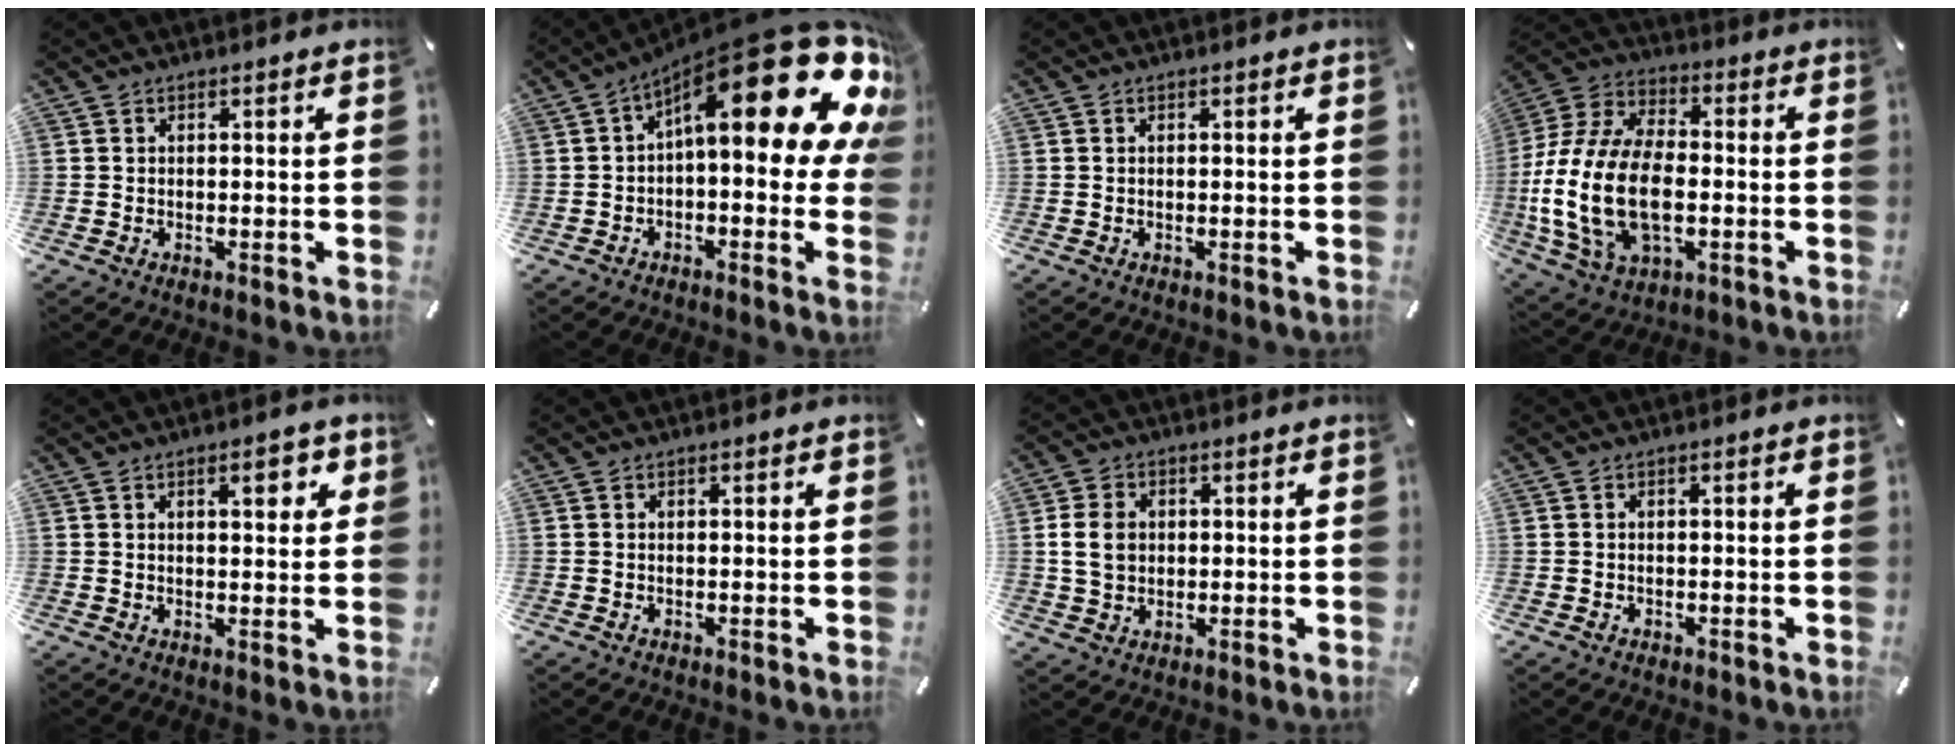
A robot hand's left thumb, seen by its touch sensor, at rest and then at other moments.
{"total": 25.0, "force": [10.4, 8.4, 21.1], "torque": [-0.312, -0.088, 0.176]}
{"total": 0.0}
{"total": 20.5, "force": [-4.4, 12.7, 15.4], "torque": [-0.340, 0.011, -0.074]}
{"total": 5.0, "force": [2.4, 1.8, 4.0], "torque": [-0.053, -0.005, 0.032]}
{"total": 0.0}
{"total": 6.5, "force": [0.5, 5.4, 3.7], "torque": [-0.087, 0.003, 0.006]}
{"total": 0.5, "force": [-0.3, 0.4, 0.1], "torque": [-0.001, 0.003, -0.008]}